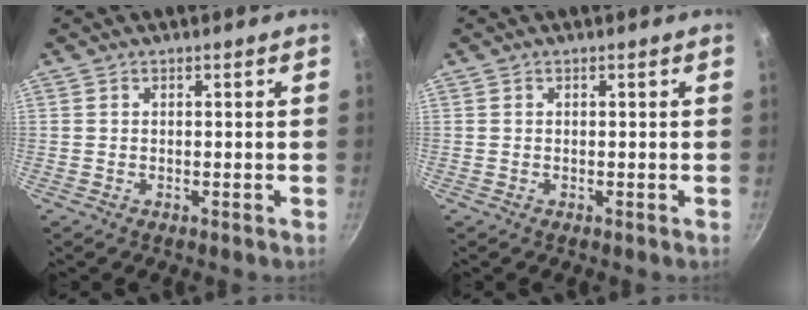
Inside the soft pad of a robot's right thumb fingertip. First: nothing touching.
{"total": 0.0}